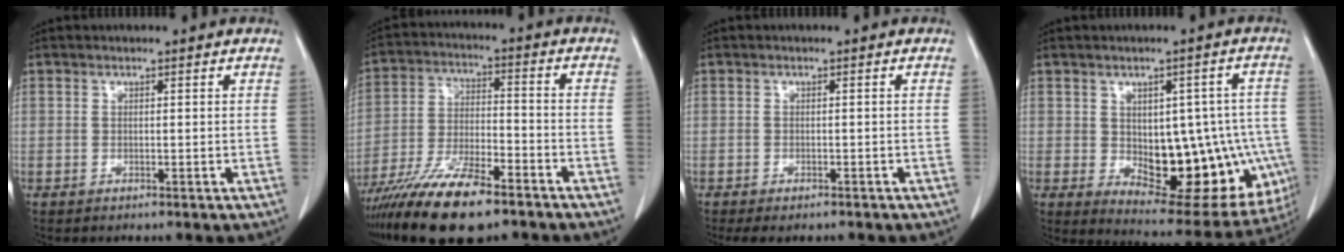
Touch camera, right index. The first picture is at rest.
{"total": 13.1, "force": [-9.4, 2.7, 8.8], "torque": [-0.162, -0.014, -0.167]}
{"total": 1.8, "force": [-1.2, 0.5, 1.2], "torque": [-0.018, -0.004, -0.016]}
{"total": 17.6, "force": [-2.8, 8.8, 15.1], "torque": [-0.154, 0.013, -0.009]}